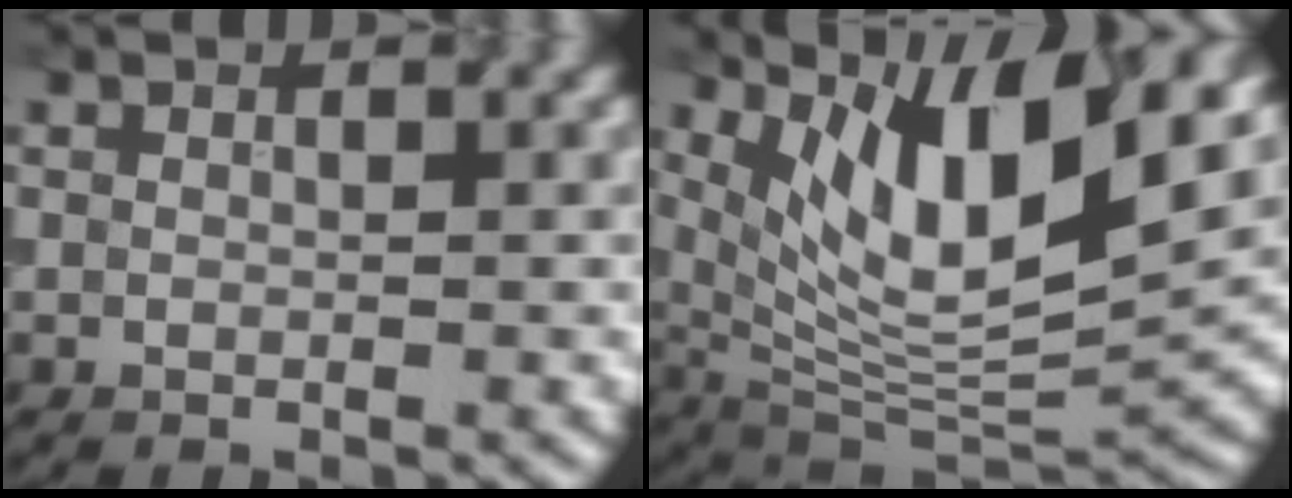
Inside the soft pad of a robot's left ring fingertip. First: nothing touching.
{"total": 12.6, "force": [5.4, 4.5, 10.5], "torque": [-0.174, -0.002, 0.098]}